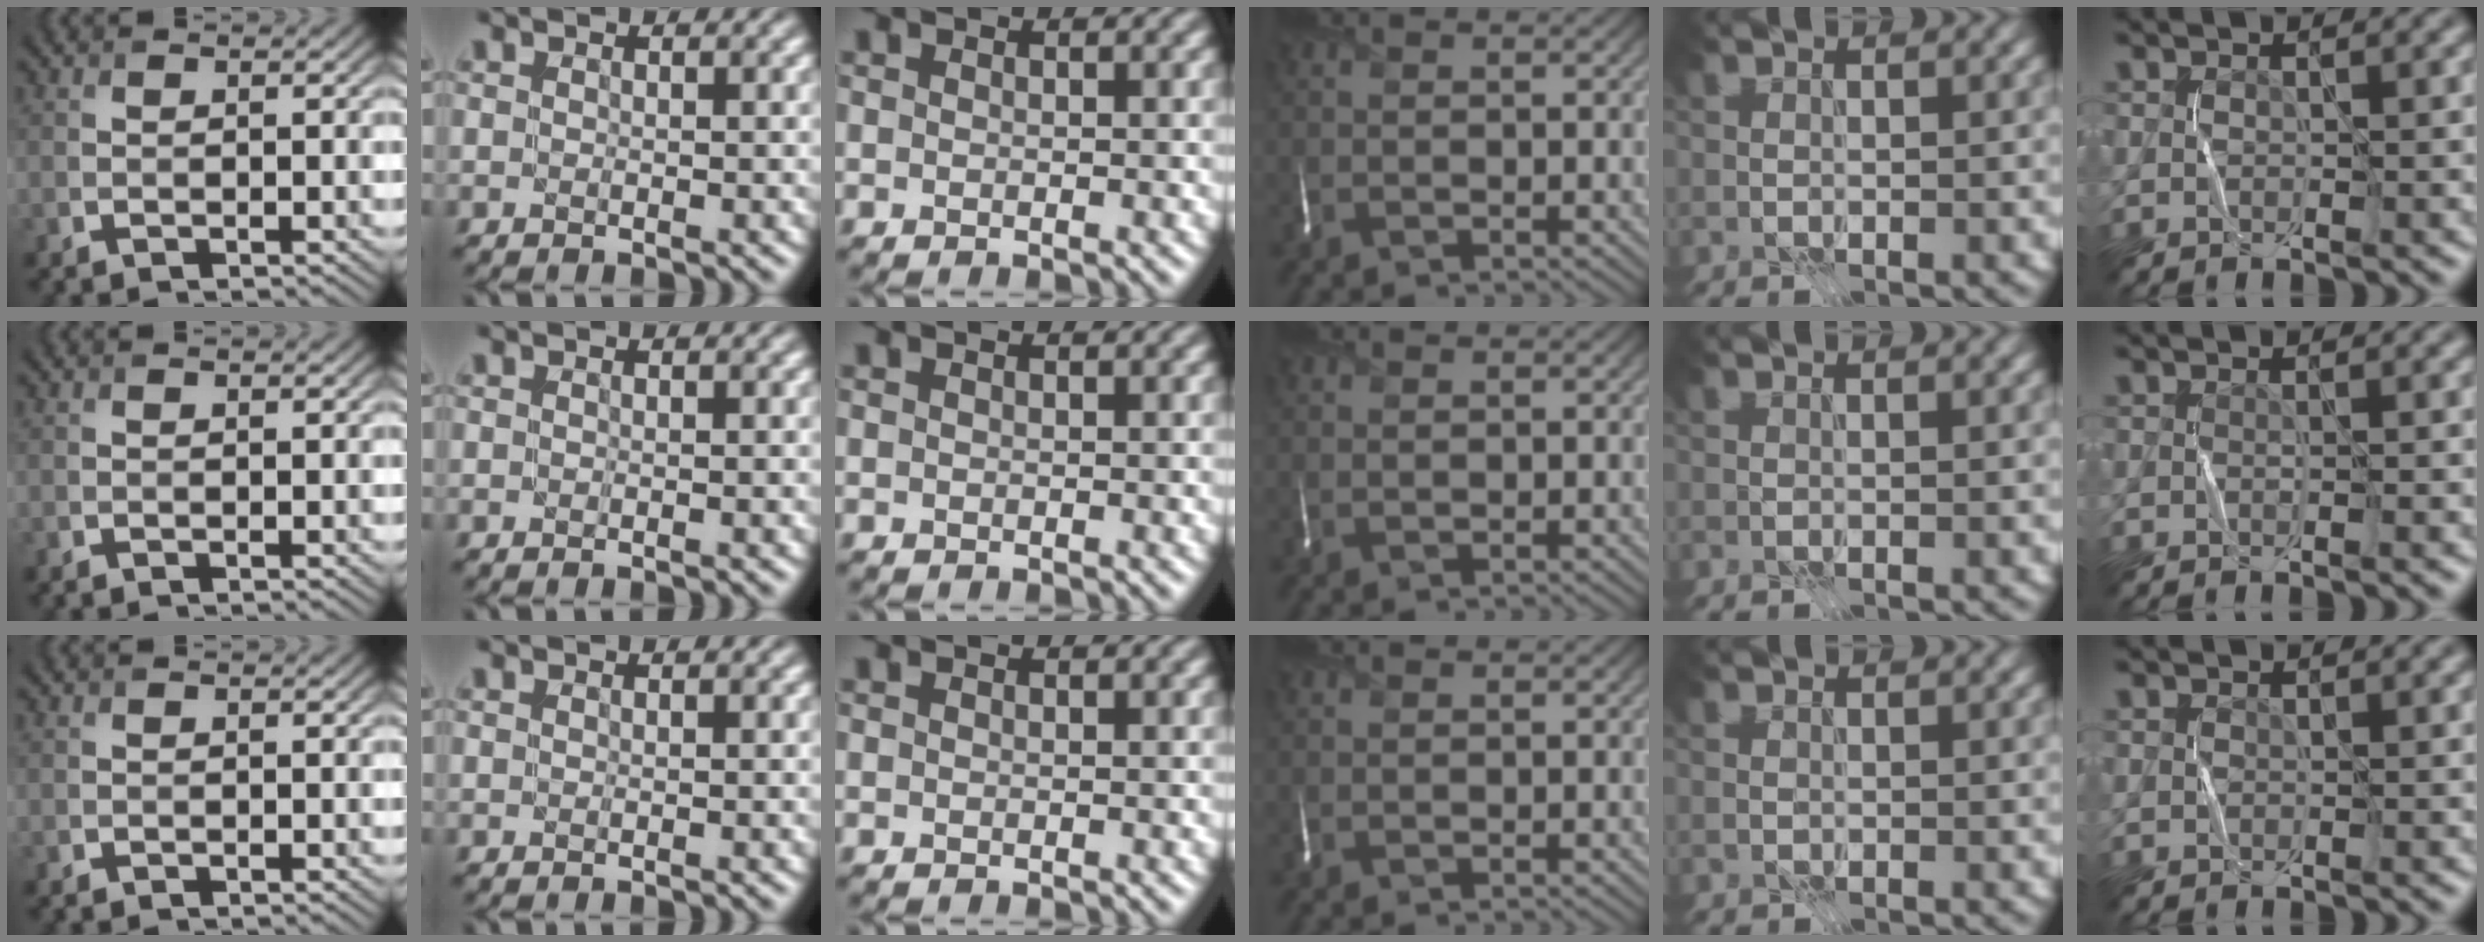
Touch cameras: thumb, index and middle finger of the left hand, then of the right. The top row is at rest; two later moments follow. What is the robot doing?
{"motion": "fold", "object": "scarf"}